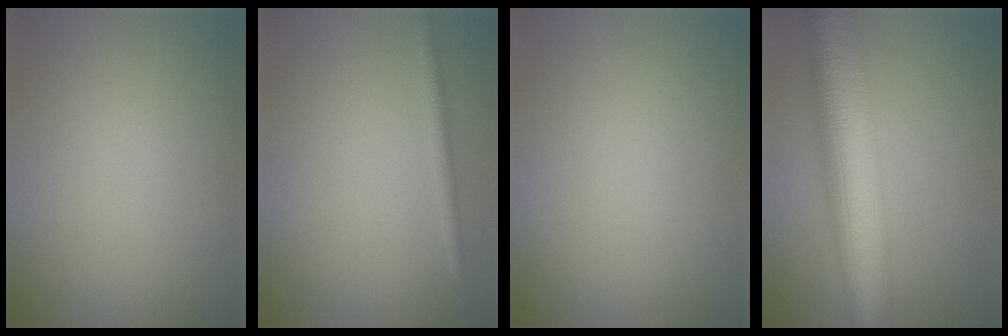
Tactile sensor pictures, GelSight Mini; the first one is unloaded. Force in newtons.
{"total": 1.3, "press": 1.3, "slide": 0.1}
{"total": 0.0}
{"total": 10.6, "press": 10.6, "slide": 0.3}